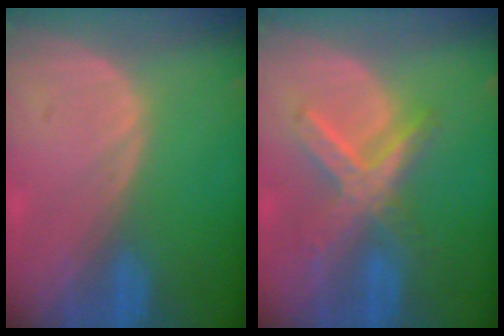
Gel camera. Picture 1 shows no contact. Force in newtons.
{"total": 7.2, "press": 6.3, "slide": 3.5}